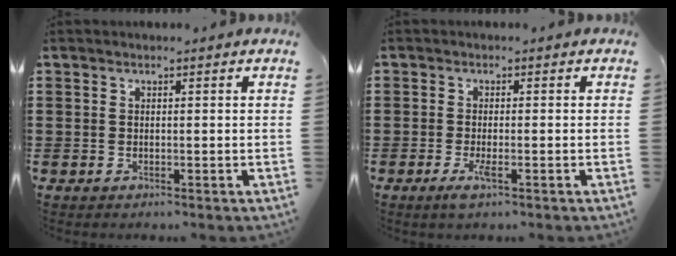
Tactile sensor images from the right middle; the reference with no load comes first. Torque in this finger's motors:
{"motor_torque": [0.70, -0.38, 0.03, 0.05]}